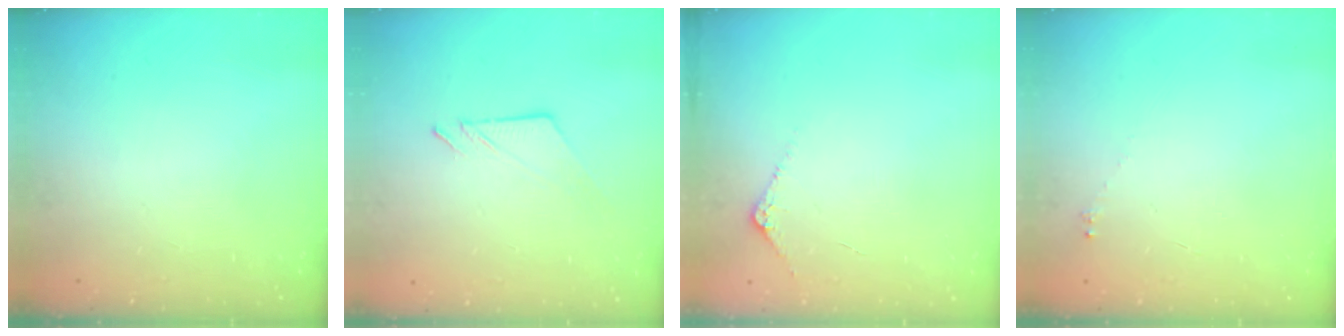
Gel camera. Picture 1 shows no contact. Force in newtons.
{"total": 7.0, "press": 7.0, "slide": 0.1}
{"total": 6.0, "press": 5.9, "slide": 0.7}
{"total": 1.7, "press": 1.6, "slide": 0.2}